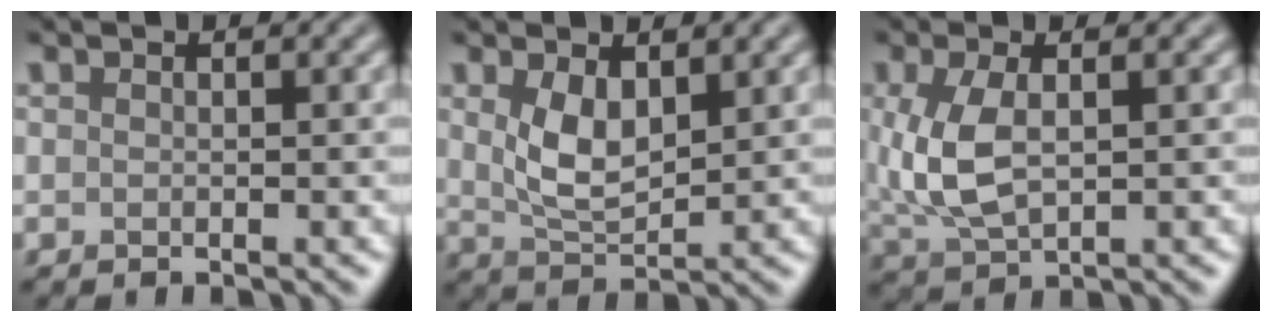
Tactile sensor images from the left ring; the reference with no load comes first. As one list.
[{"total": 3.8, "force": [1.2, 2.0, 3.1], "torque": [-0.070, -0.004, 0.031]}, {"total": 5.0, "force": [0.5, 2.6, 4.3], "torque": [-0.109, 0.000, 0.014]}]